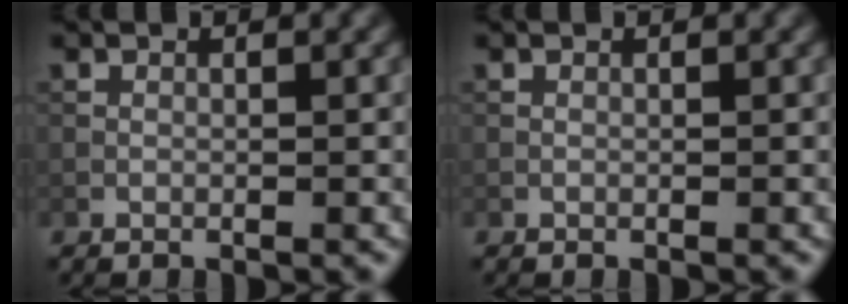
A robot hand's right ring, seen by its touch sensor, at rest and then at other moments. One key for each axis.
{"total": 0.0}